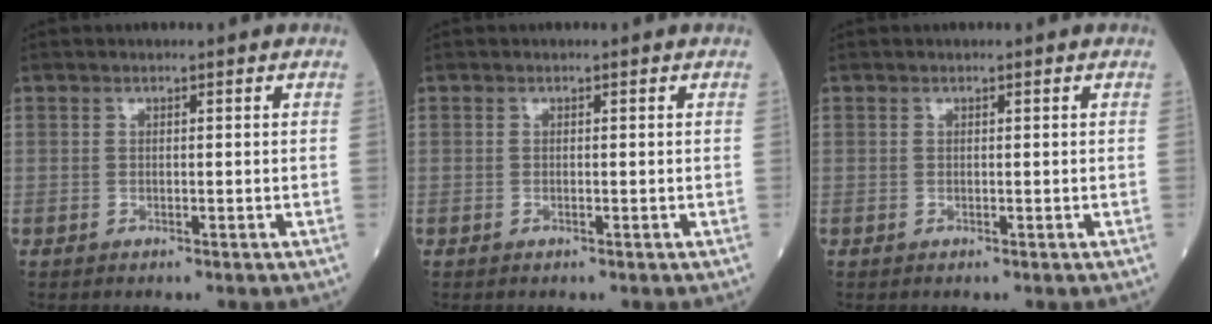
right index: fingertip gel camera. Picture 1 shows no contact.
{"total": 0.0}
{"total": 0.0}